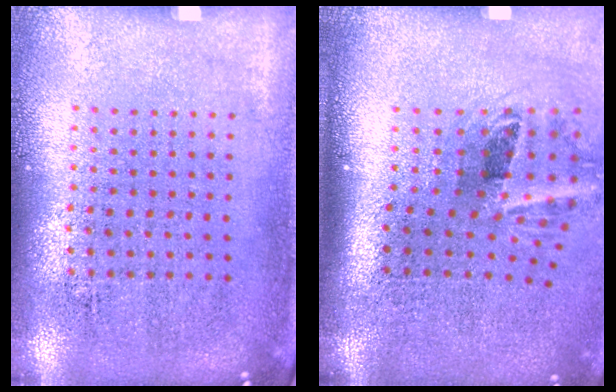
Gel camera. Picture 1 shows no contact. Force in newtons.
{"total": 2.1, "press": 1.3, "slide": 1.7}